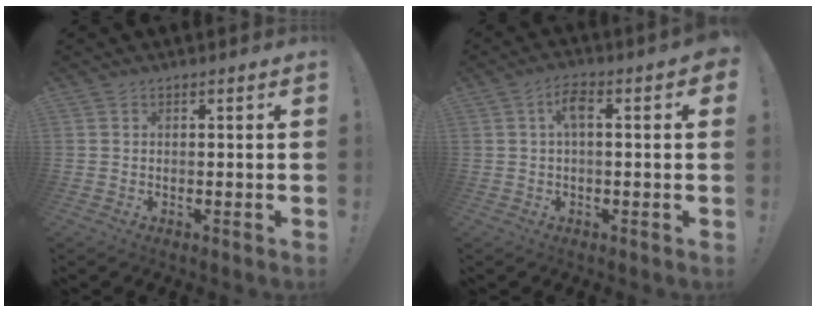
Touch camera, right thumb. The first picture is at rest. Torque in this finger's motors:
{"motor_torque": [0.46, 1.50, 0.74, -0.04, 0.02]}